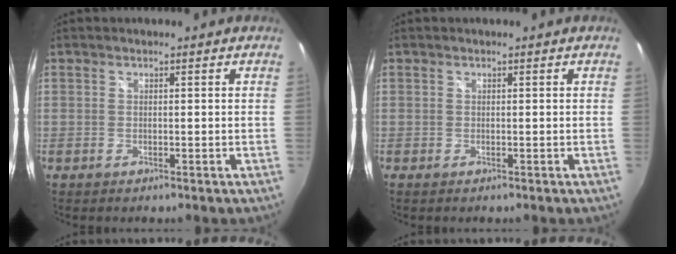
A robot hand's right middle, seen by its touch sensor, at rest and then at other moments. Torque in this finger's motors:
{"motor_torque": [0.19, -0.19, 0.00, 0.00]}